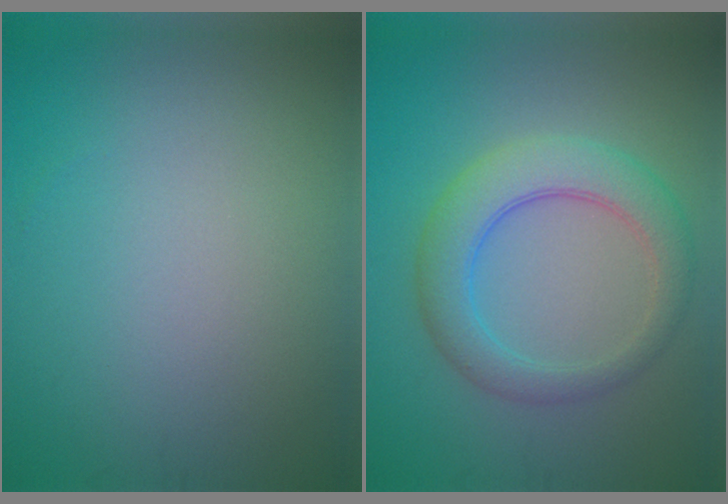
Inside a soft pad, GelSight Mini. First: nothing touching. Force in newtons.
{"total": 5.1, "press": 5.1, "slide": 0.3}